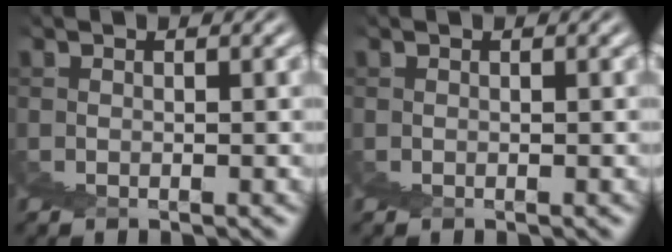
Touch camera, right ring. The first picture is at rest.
{"total": 0.0}